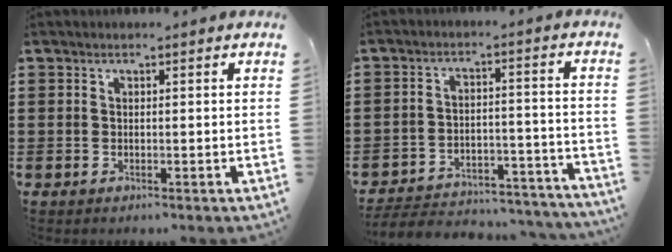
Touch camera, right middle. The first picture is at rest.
{"total": 5.0, "force": [-4.7, 0.9, 1.2], "torque": [-0.026, 0.003, -0.098]}